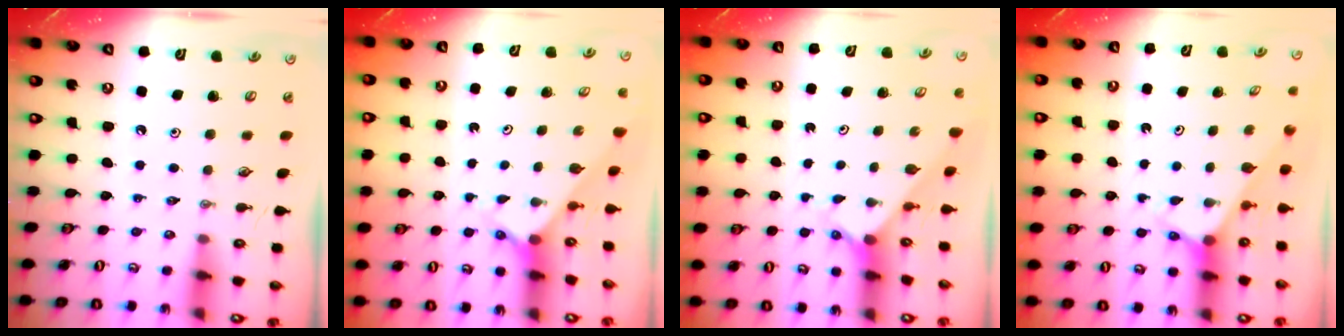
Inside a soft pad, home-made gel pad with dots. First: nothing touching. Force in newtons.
{"total": 2.0, "press": 2.0, "slide": 0.1}
{"total": 2.0, "press": 2.0, "slide": 0.2}
{"total": 2.5, "press": 2.5, "slide": 0.2}